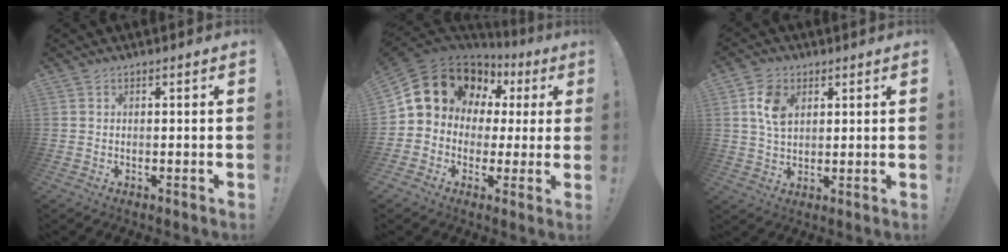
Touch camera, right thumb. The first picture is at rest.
{"total": 13.6, "force": [6.1, 10.9, 5.4], "torque": [-0.081, -0.038, 0.131]}
{"total": 8.8, "force": [3.0, 6.2, 5.5], "torque": [-0.090, 0.000, 0.056]}